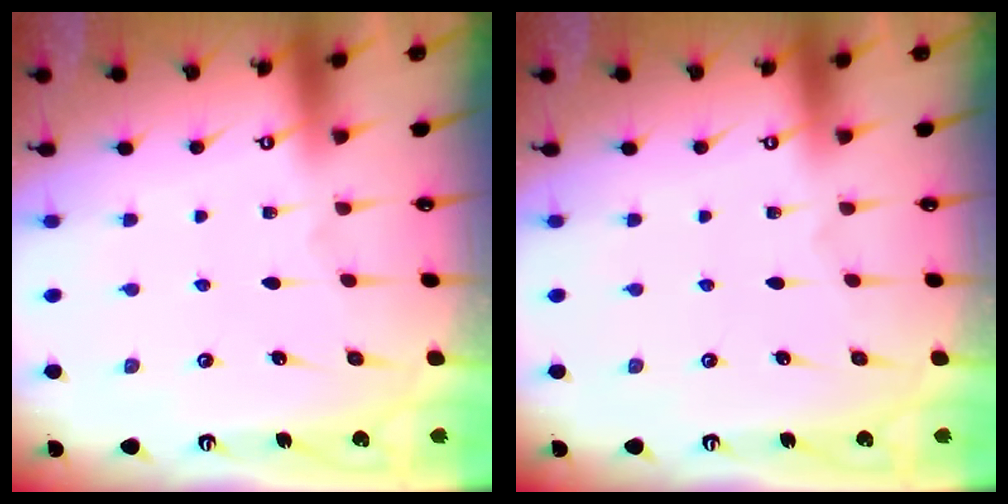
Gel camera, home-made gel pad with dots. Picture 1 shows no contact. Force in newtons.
{"total": 0.0}